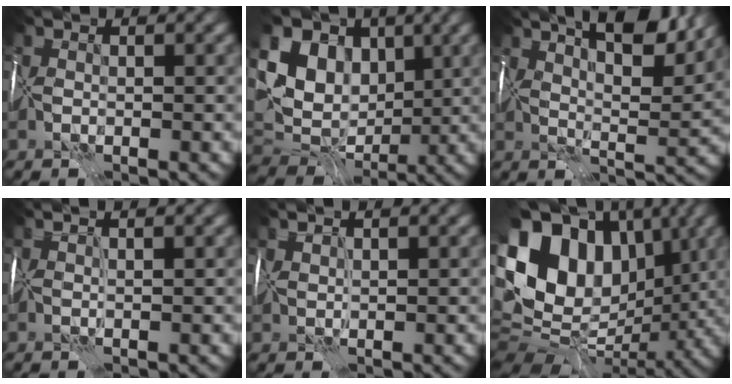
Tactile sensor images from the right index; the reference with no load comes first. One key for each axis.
{"total": 13.4, "fx": 4.0, "fy": 10.8, "fz": 6.7, "tx": -0.159, "ty": 0.031, "tz": 0.069}
{"total": 10.3, "fx": 7.1, "fy": 2.7, "fz": 7.0, "tx": -0.096, "ty": 0.020, "tz": 0.090}
{"total": 3.1, "fx": 1.9, "fy": 0.8, "fz": 2.3, "tx": -0.021, "ty": 0.026, "tz": 0.010}
{"total": 1.7, "fx": 1.6, "fy": 0.1, "fz": 0.6, "tx": -0.010, "ty": 0.012, "tz": 0.032}
{"total": 14.8, "fx": 4.0, "fy": 11.0, "fz": 9.1, "tx": -0.162, "ty": 0.033, "tz": 0.075}